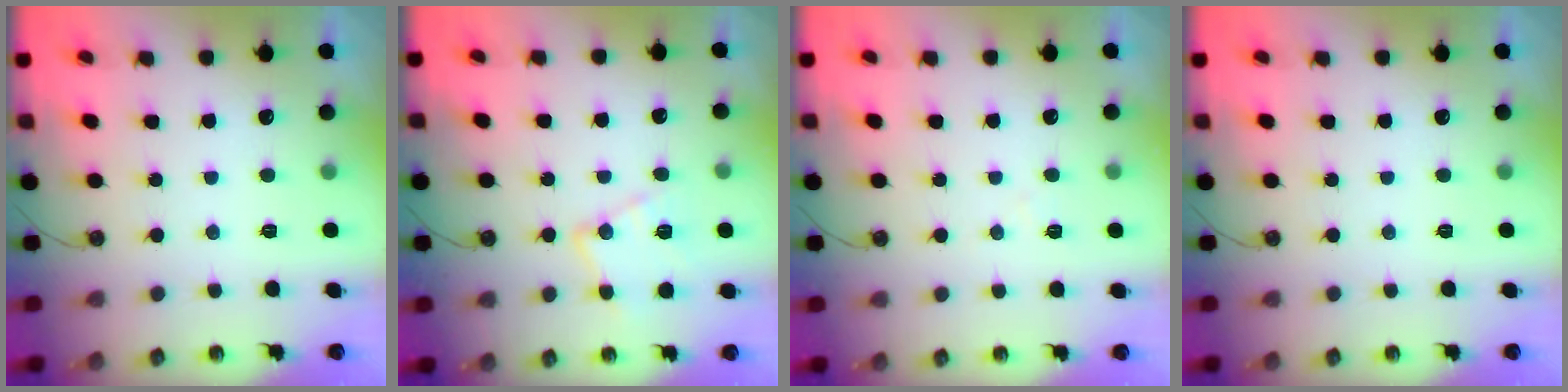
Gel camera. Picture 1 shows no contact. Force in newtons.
{"total": 11.8, "press": 11.8, "slide": 0.5}
{"total": 6.5, "press": 6.5, "slide": 0.9}
{"total": 0.0}